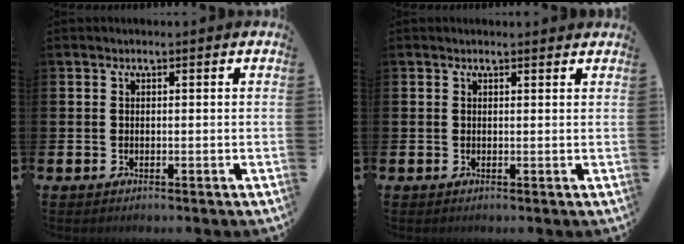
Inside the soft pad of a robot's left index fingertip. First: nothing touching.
{"total": 0.6, "force": [0.6, 0.0, 0.1], "torque": [0.006, -0.002, 0.009]}